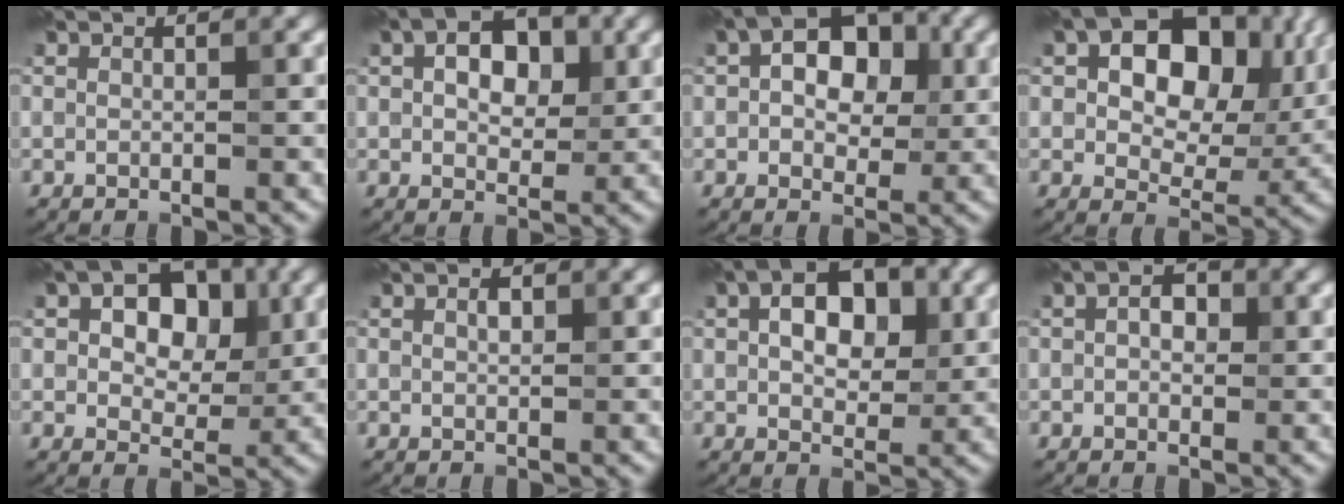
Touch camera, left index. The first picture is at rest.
{"total": 5.0, "force": [1.2, 3.2, 3.7], "torque": [-0.056, 0.005, 0.012]}
{"total": 7.6, "force": [1.3, 4.9, 5.7], "torque": [-0.065, 0.022, 0.002]}
{"total": 12.8, "force": [3.3, 8.0, 9.5], "torque": [-0.131, 0.008, 0.052]}
{"total": 7.2, "force": [1.7, 4.6, 5.3], "torque": [-0.069, 0.007, 0.012]}
{"total": 0.8, "force": [0.3, 0.4, 0.6], "torque": [-0.012, 0.001, 0.005]}
{"total": 5.9, "force": [1.4, 3.7, 4.3], "torque": [-0.067, 0.007, 0.011]}
{"total": 2.2, "force": [0.4, 1.5, 1.6], "torque": [-0.019, 0.003, -0.005]}